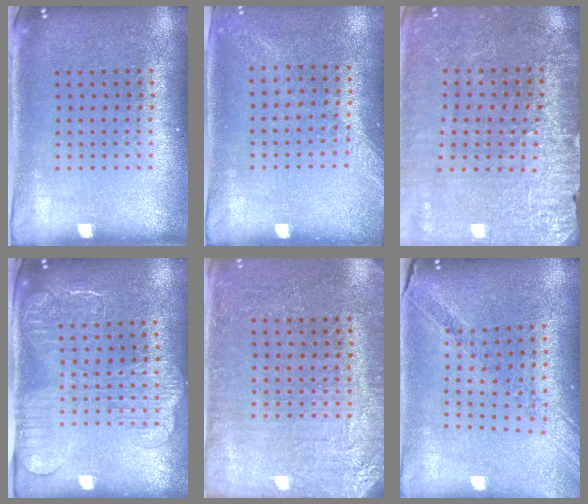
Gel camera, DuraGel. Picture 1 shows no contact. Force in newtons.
{"total": 1.3, "press": 1.2, "slide": 0.5}
{"total": 2.9, "press": 2.9, "slide": 0.3}
{"total": 2.3, "press": 2.0, "slide": 1.3}
{"total": 2.7, "press": 2.7, "slide": 0.4}
{"total": 1.1, "press": 1.0, "slide": 0.0}